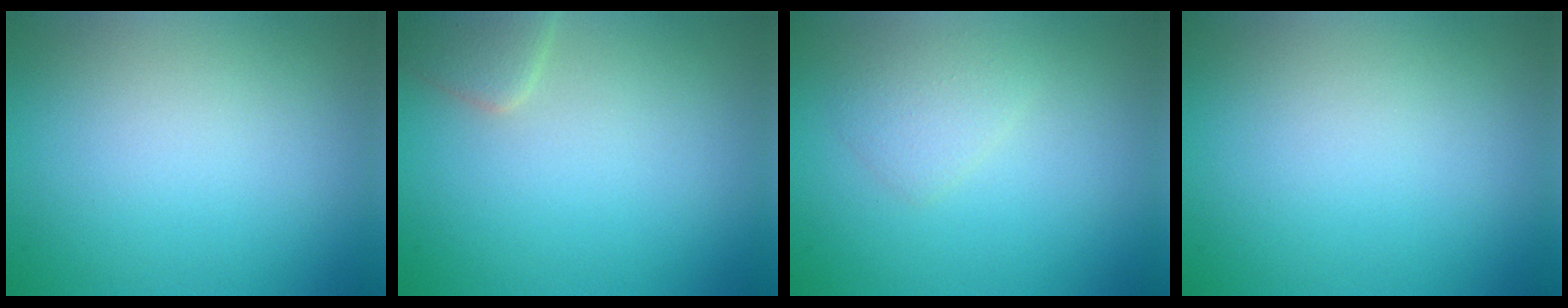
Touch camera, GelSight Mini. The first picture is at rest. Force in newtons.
{"total": 2.5, "press": 2.5, "slide": 0.2}
{"total": 1.6, "press": 1.6, "slide": 0.0}
{"total": 0.0}